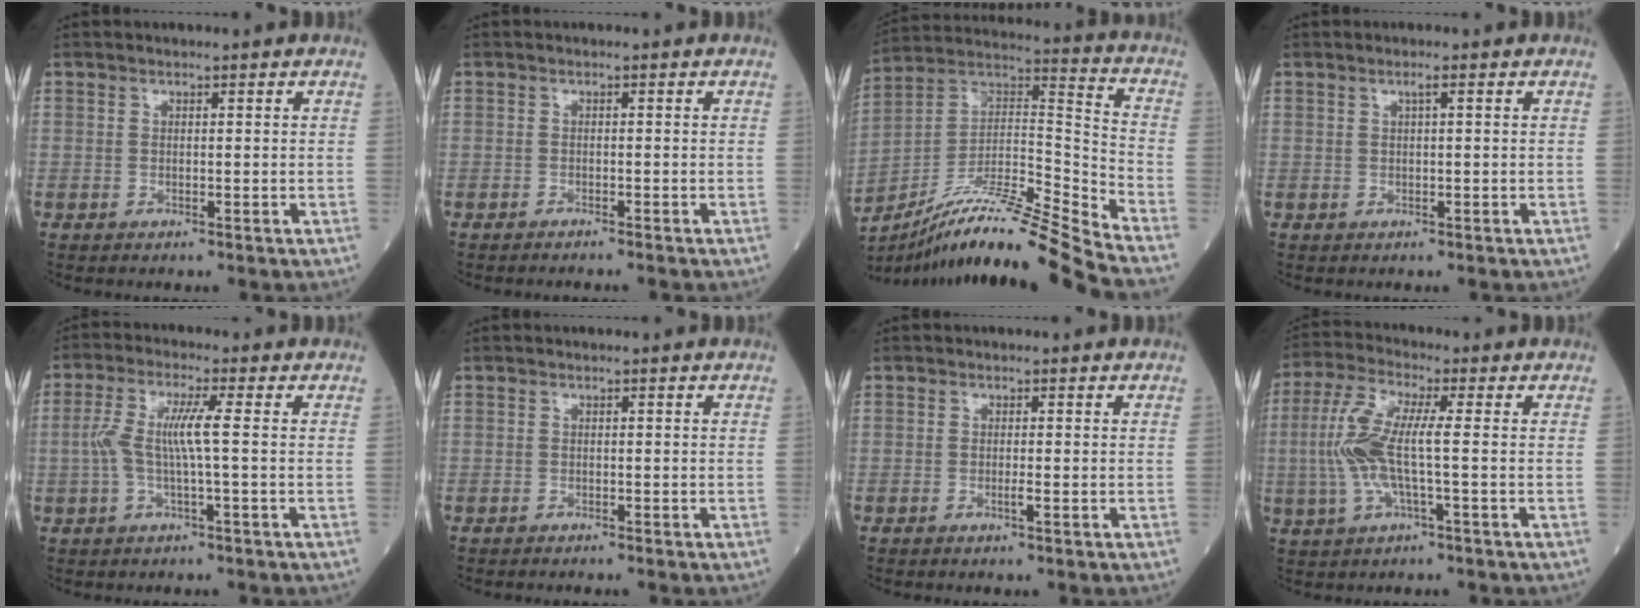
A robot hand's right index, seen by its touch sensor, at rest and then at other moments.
{"total": 2.3, "force": [-2.2, -0.2, 0.7], "torque": [-0.009, 0.001, -0.027]}
{"total": 19.9, "force": [-16.9, -2.1, 10.2], "torque": [-0.196, 0.012, -0.305]}
{"total": 0.8, "force": [0.3, -0.1, 0.7], "torque": [-0.015, 0.002, 0.007]}
{"total": 6.0, "force": [-0.2, 0.2, 6.0], "torque": [-0.136, 0.016, -0.006]}
{"total": 0.7, "force": [-0.7, 0.2, -0.1], "torque": [-0.005, 0.001, -0.016]}
{"total": 1.0, "force": [-0.4, -0.1, 0.9], "torque": [-0.022, -0.001, -0.008]}
{"total": 8.9, "force": [-0.5, 1.4, 8.8], "torque": [-0.202, 0.013, -0.016]}